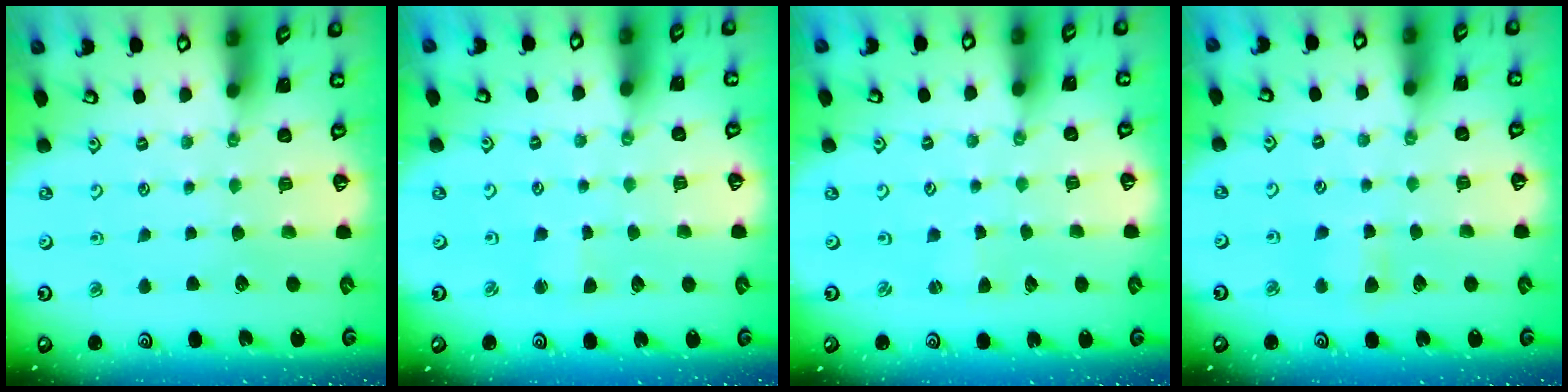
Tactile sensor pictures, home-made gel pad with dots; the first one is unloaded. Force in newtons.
{"total": 1.8, "press": 1.8, "slide": 0.2}
{"total": 0.5, "press": 0.5, "slide": 0.0}
{"total": 4.0, "press": 3.9, "slide": 0.6}